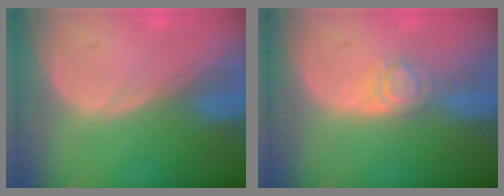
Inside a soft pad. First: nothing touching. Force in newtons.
{"total": 3.9, "press": 3.6, "slide": 1.6}